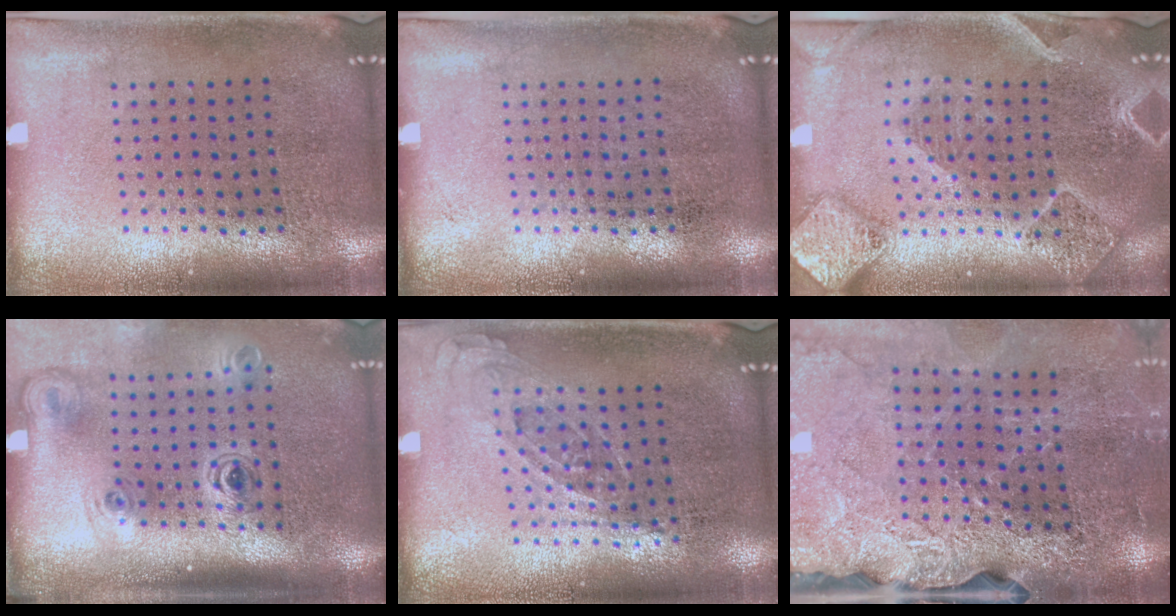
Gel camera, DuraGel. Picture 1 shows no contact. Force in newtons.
{"total": 0.0}
{"total": 2.5, "press": 2.3, "slide": 1.1}
{"total": 2.2, "press": 1.5, "slide": 1.6}
{"total": 0.7, "press": 0.7, "slide": 0.3}
{"total": 3.4, "press": 3.0, "slide": 1.4}